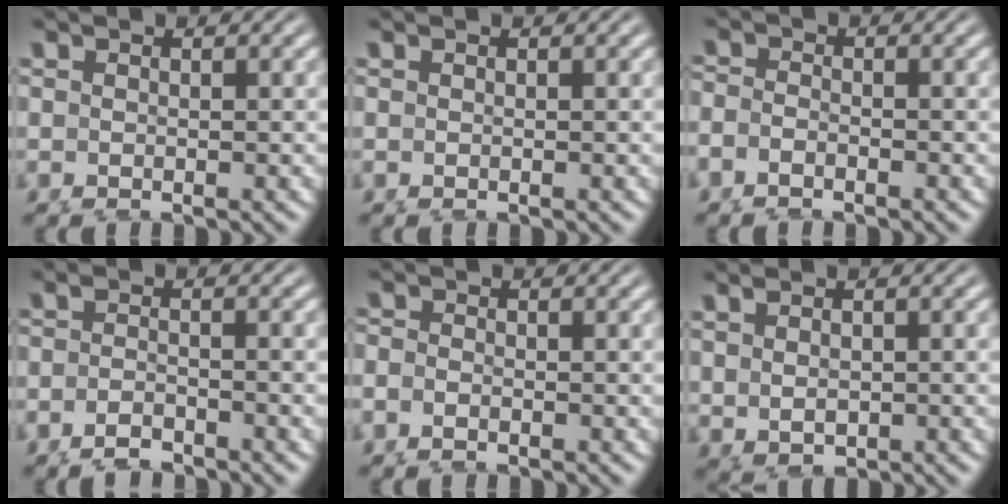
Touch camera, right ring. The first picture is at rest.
{"total": 0.0}
{"total": 1.8, "force": [-0.9, 1.4, 0.6], "torque": [-0.017, -0.010, -0.014]}
{"total": 1.3, "force": [-1.2, 0.1, 0.3], "torque": [-0.004, -0.001, -0.019]}
{"total": 1.1, "force": [-0.6, 0.9, 0.2], "torque": [-0.003, -0.007, -0.010]}
{"total": 1.3, "force": [0.5, 0.9, 0.8], "torque": [-0.015, -0.001, 0.020]}